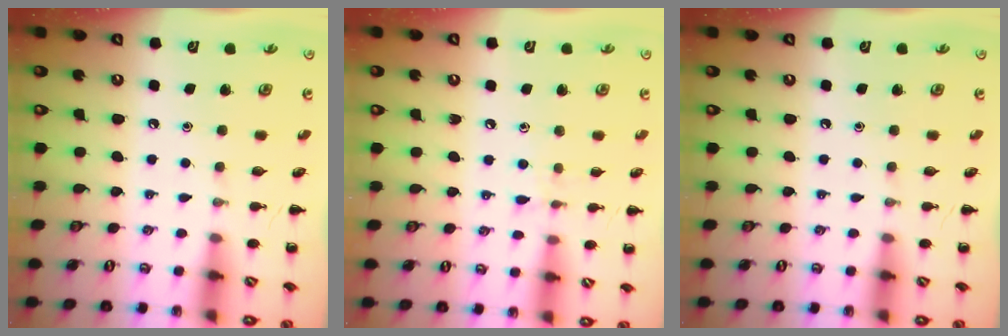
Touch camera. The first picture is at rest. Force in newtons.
{"total": 6.4, "press": 5.9, "slide": 2.3}
{"total": 0.0}